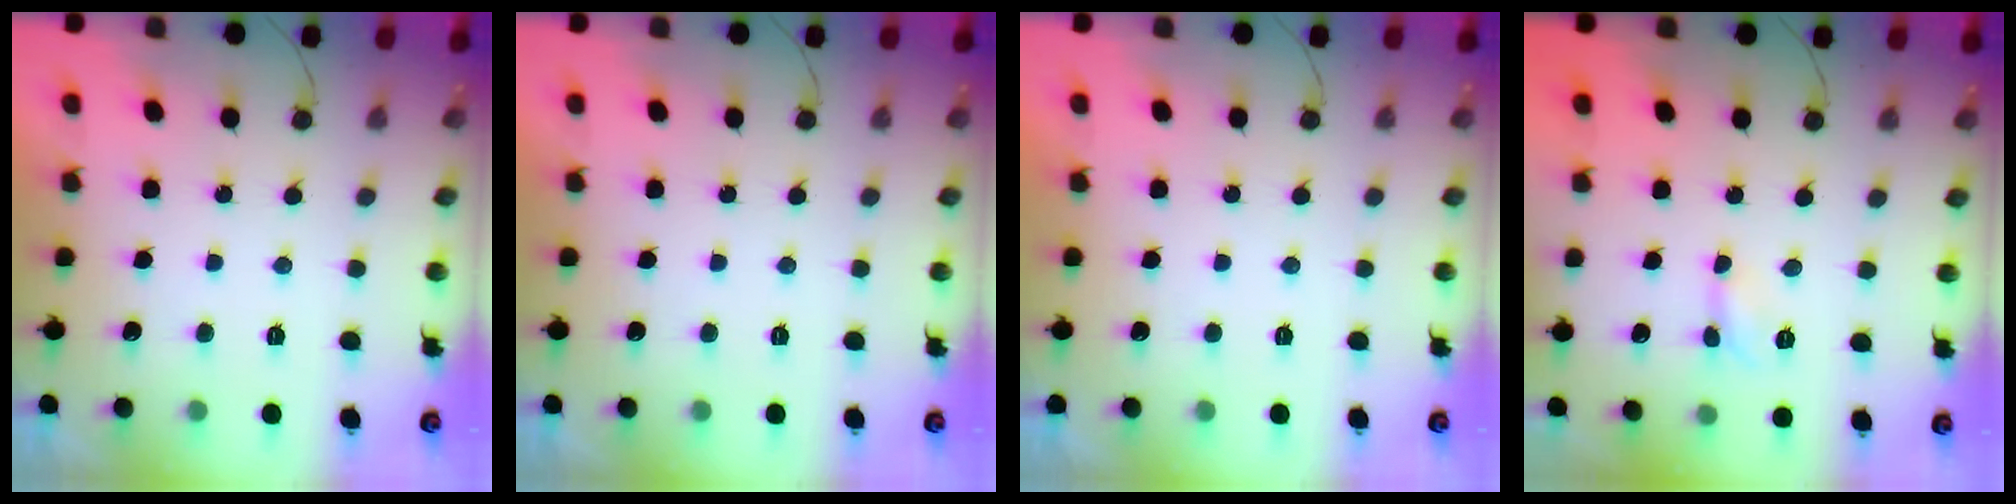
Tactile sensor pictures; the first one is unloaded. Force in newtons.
{"total": 0.0}
{"total": 0.0}
{"total": 3.6, "press": 3.6, "slide": 0.4}